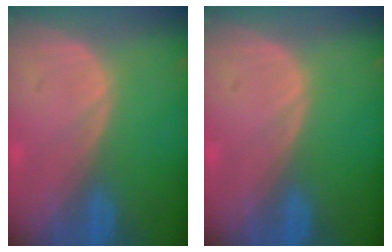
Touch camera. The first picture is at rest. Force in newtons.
{"total": 0.0}